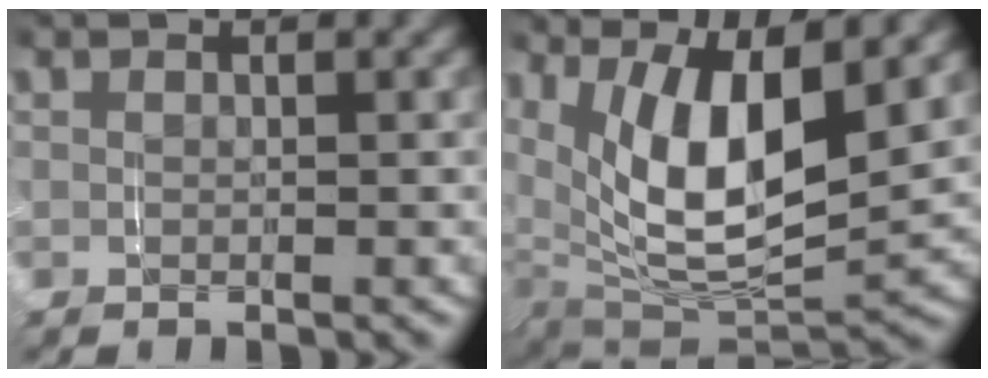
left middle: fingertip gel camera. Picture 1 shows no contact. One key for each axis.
{"total": 11.3, "fx": 0.8, "fy": 7.0, "fz": 8.8, "tx": -0.190, "ty": -0.039, "tz": 0.029}